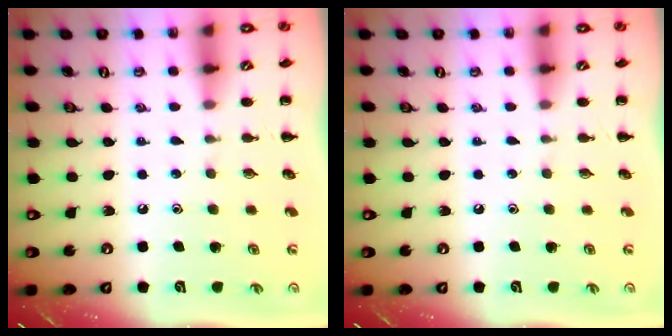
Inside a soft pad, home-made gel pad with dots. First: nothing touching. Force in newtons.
{"total": 0.0}